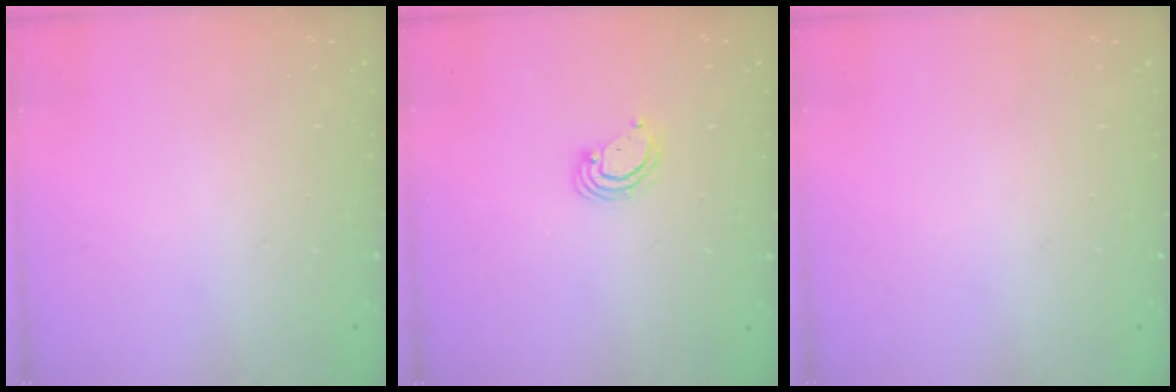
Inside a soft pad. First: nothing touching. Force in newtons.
{"total": 4.4, "press": 4.4, "slide": 0.5}
{"total": 0.0}